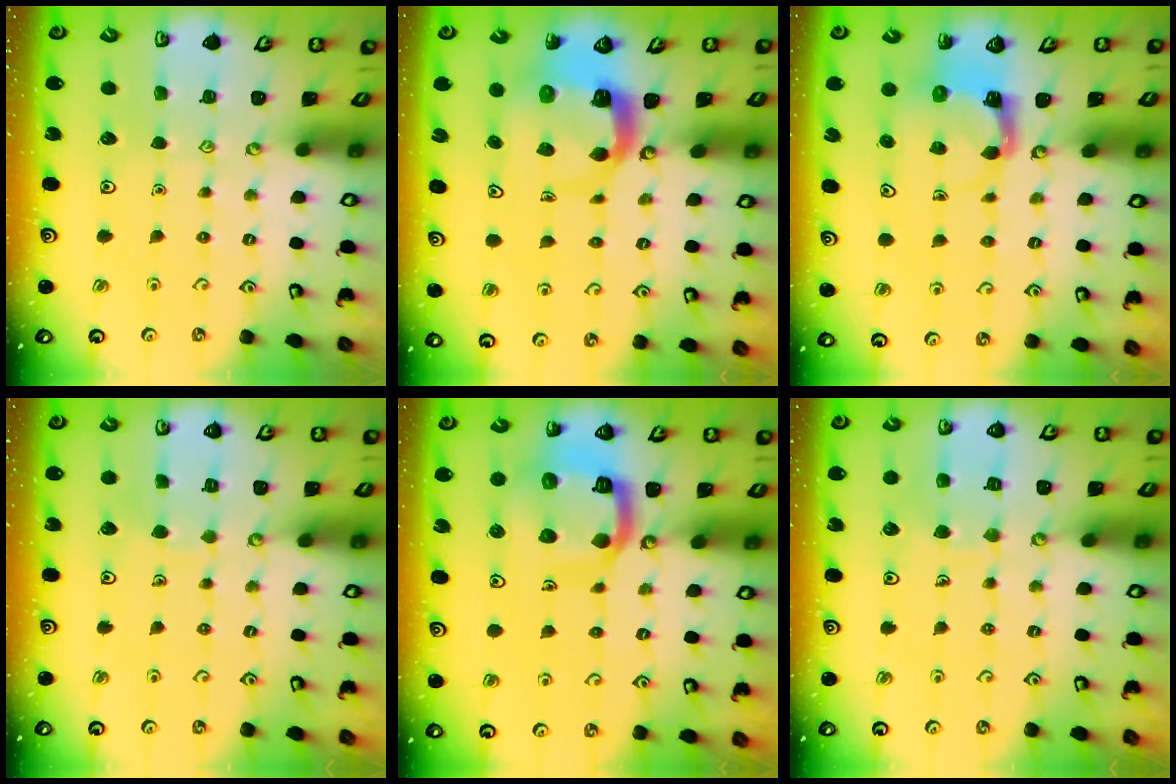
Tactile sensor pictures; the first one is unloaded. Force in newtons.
{"total": 5.8, "press": 5.7, "slide": 0.7}
{"total": 4.0, "press": 3.9, "slide": 0.7}
{"total": 2.2, "press": 2.2, "slide": 0.1}
{"total": 13.5, "press": 13.4, "slide": 1.6}
{"total": 7.8, "press": 7.7, "slide": 0.5}